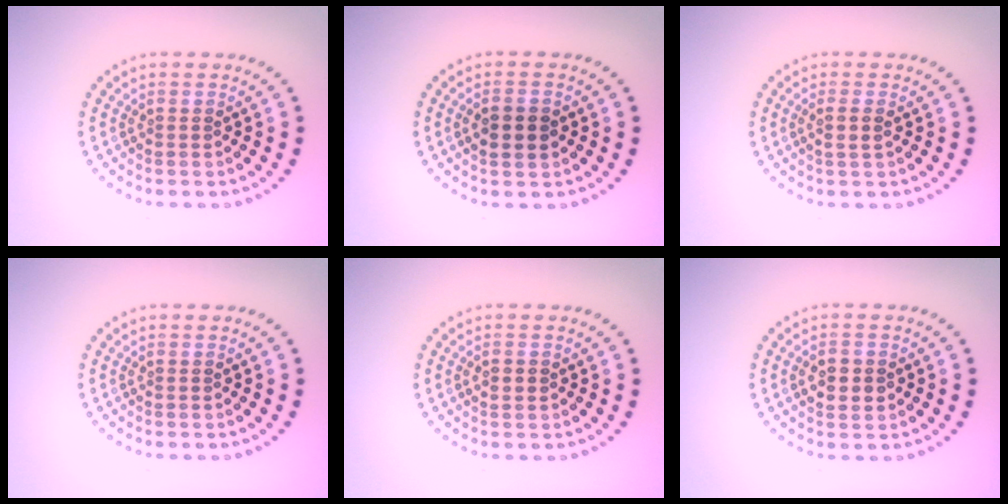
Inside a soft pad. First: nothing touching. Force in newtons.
{"total": 2.3, "press": 2.3, "slide": 0.2}
{"total": 1.4, "press": 1.2, "slide": 0.6}
{"total": 0.0}
{"total": 1.1, "press": 1.1, "slide": 0.2}
{"total": 2.8, "press": 2.8, "slide": 0.0}